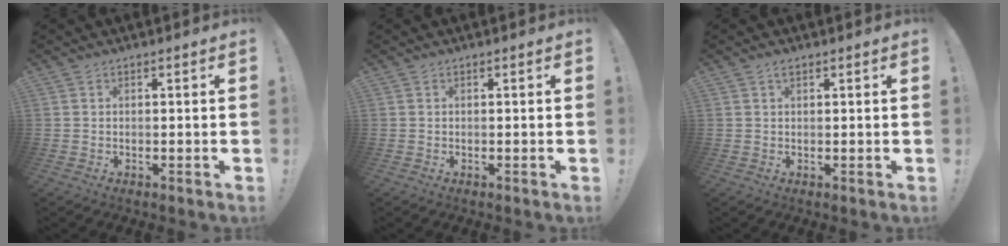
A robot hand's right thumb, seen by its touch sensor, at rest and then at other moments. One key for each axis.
{"total": 0.0}
{"total": 1.0, "fx": 0.6, "fy": 0.4, "fz": 0.7, "tx": -0.008, "ty": -0.001, "tz": 0.010}